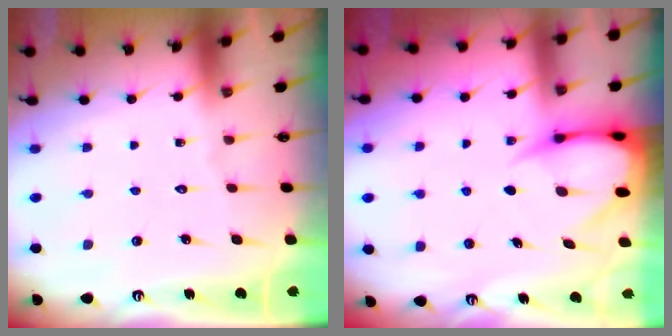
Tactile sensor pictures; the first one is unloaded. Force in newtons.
{"total": 6.3, "press": 6.3, "slide": 0.8}